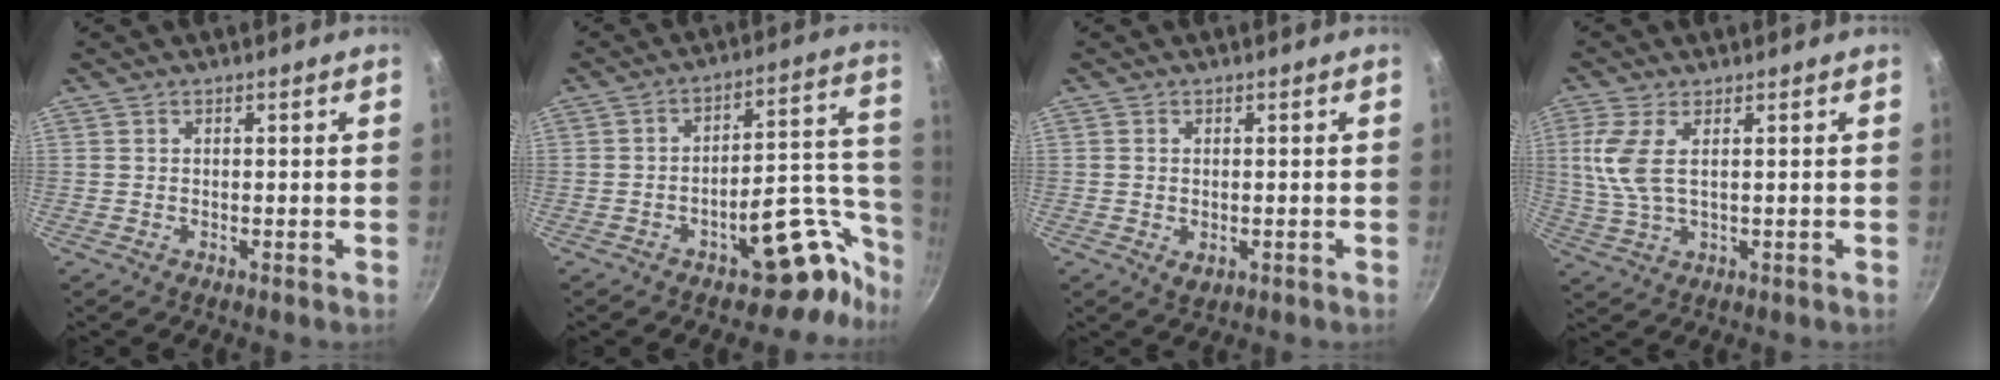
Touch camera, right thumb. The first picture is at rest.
{"total": 15.0, "force": [-8.6, 8.0, 9.3], "torque": [-0.032, 0.094, -0.116]}
{"total": 2.2, "force": [-0.4, 1.4, 1.6], "torque": [-0.027, -0.005, -0.004]}
{"total": 7.2, "force": [1.7, 3.0, 6.3], "torque": [-0.146, -0.001, 0.037]}